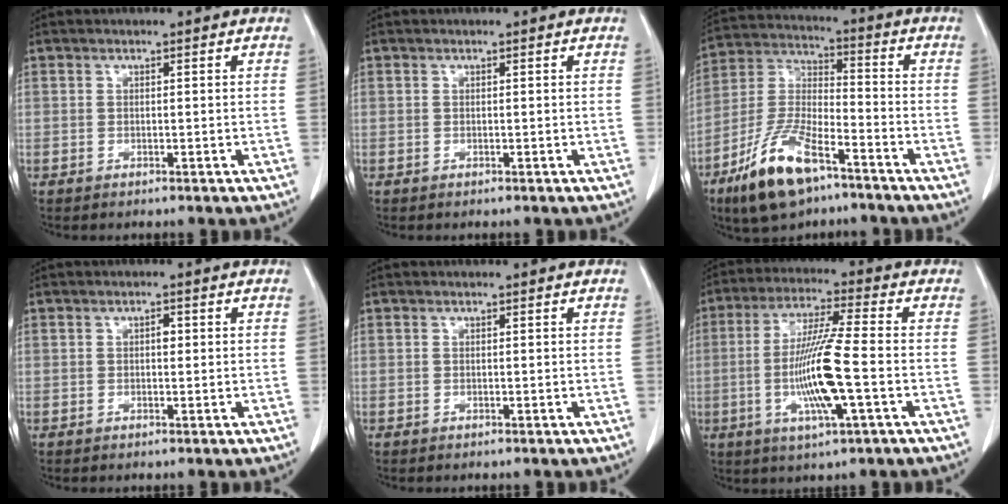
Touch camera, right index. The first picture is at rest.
{"total": 0.0}
{"total": 12.9, "force": [-8.1, 4.0, 9.3], "torque": [-0.196, -0.017, -0.149]}
{"total": 1.1, "force": [0.1, 0.6, 0.9], "torque": [-0.013, 0.003, 0.001]}
{"total": 0.0}
{"total": 11.9, "force": [-2.4, 0.2, 11.7], "torque": [-0.230, -0.009, -0.050]}